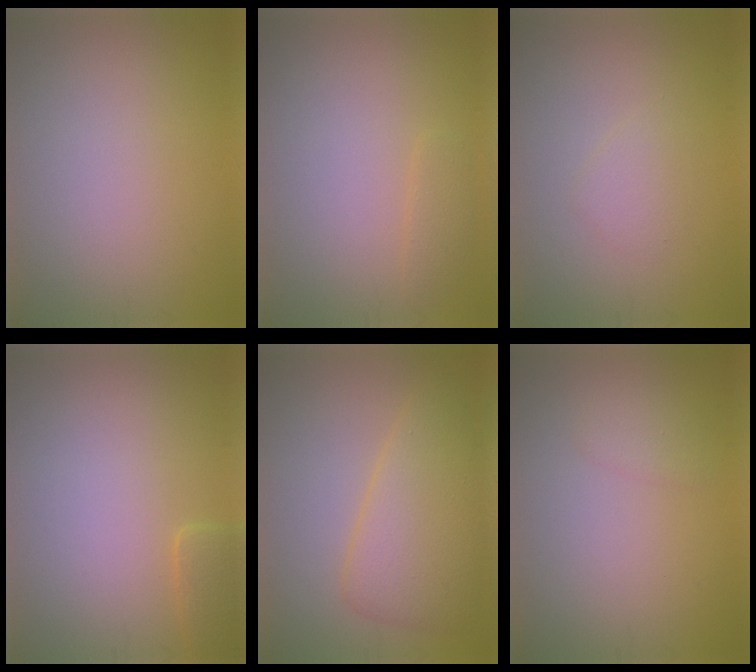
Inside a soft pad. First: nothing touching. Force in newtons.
{"total": 1.2, "press": 1.2, "slide": 0.2}
{"total": 1.4, "press": 1.4, "slide": 0.1}
{"total": 1.7, "press": 1.7, "slide": 0.1}
{"total": 5.5, "press": 5.5, "slide": 0.2}
{"total": 1.0, "press": 1.0, "slide": 0.1}